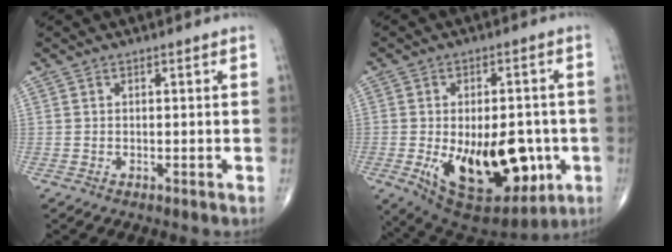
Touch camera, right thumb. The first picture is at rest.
{"total": 22.7, "force": [-4.9, 12.3, 18.5], "torque": [-0.262, -0.006, -0.041]}